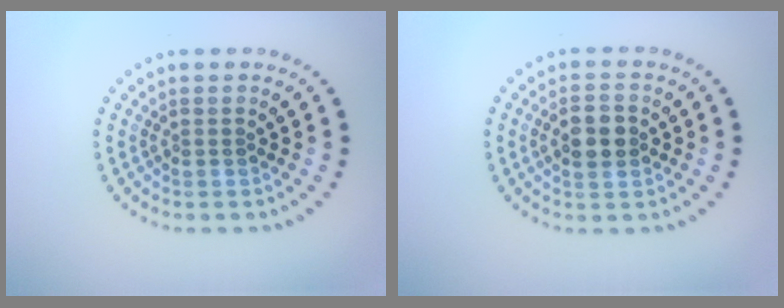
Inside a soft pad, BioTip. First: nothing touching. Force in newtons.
{"total": 3.4, "press": 3.4, "slide": 0.1}